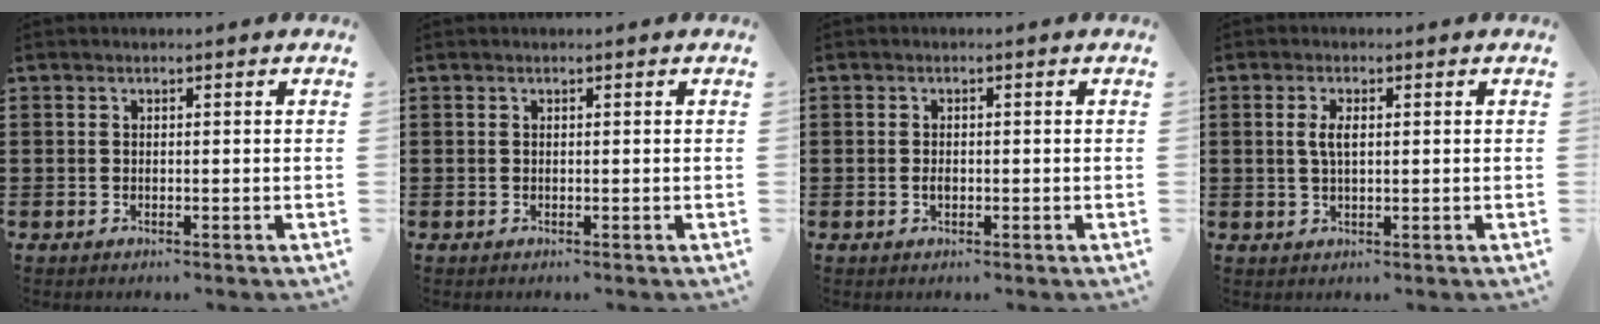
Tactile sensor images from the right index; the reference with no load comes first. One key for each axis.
{"total": 0.0}
{"total": 1.1, "fx": -0.3, "fy": 0.5, "fz": 0.9, "tx": -0.020, "ty": -0.005, "tz": -0.004}
{"total": 2.8, "fx": 0.4, "fy": 1.1, "fz": 2.6, "tx": -0.053, "ty": 0.004, "tz": 0.005}